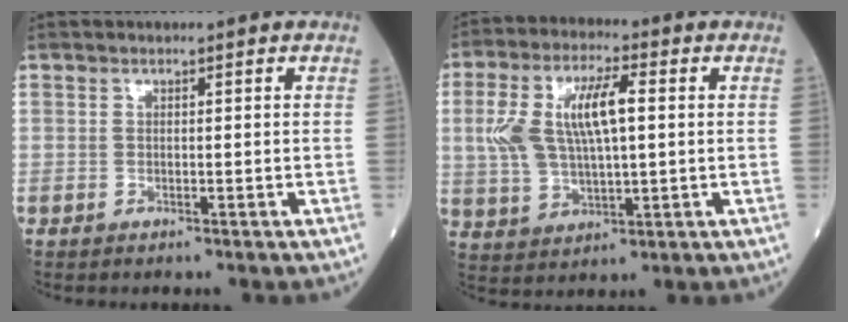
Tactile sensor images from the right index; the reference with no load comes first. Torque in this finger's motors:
{"motor_torque": [0.47, 0.10, 0.32, 0.21]}